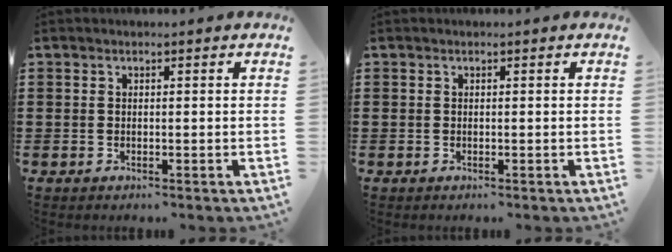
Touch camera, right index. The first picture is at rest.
{"total": 0.0}